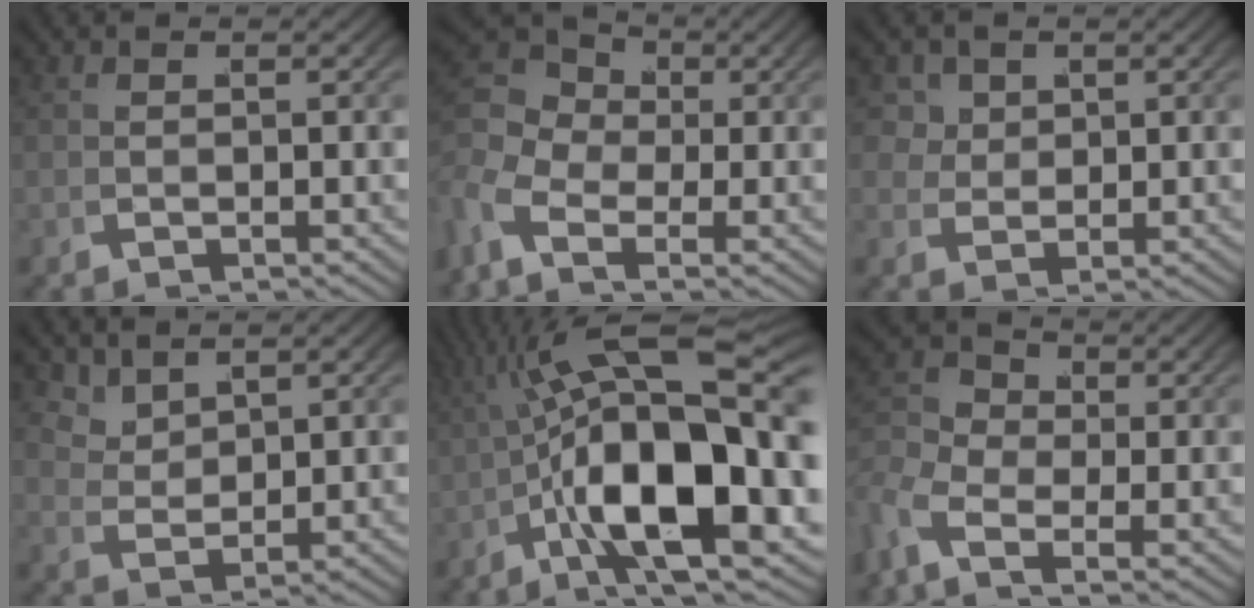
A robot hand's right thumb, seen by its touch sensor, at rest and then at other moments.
{"total": 7.5, "force": [2.6, 5.1, 4.9], "torque": [-0.102, 0.007, 0.034]}
{"total": 3.5, "force": [1.8, 2.6, 1.6], "torque": [-0.034, -0.010, 0.044]}
{"total": 2.9, "force": [2.5, 0.9, 1.1], "torque": [-0.024, -0.004, 0.060]}
{"total": 14.8, "force": [0.5, 6.9, 13.0], "torque": [-0.237, -0.034, 0.022]}
{"total": 5.4, "force": [-0.2, 3.7, 3.9], "torque": [-0.094, -0.014, -0.005]}